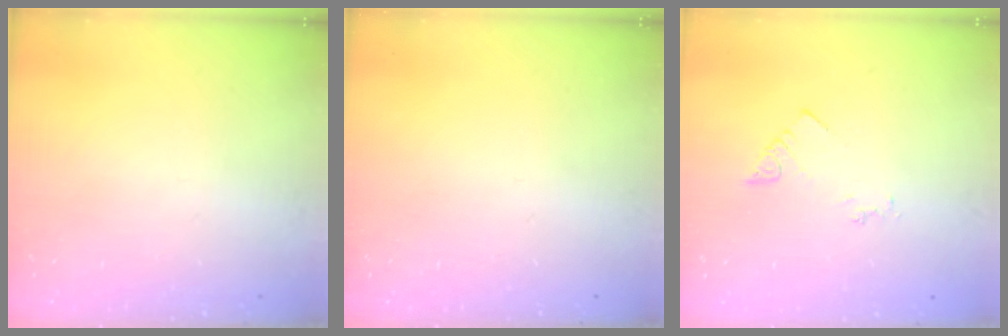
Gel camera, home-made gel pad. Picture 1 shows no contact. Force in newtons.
{"total": 0.0}
{"total": 3.0, "press": 3.0, "slide": 0.4}